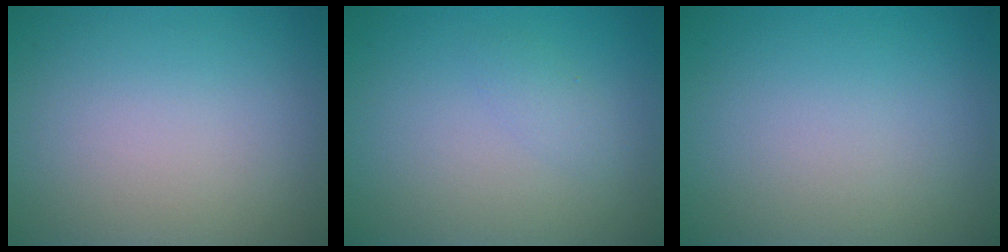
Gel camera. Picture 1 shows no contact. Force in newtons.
{"total": 1.1, "press": 1.1, "slide": 0.0}
{"total": 0.0}